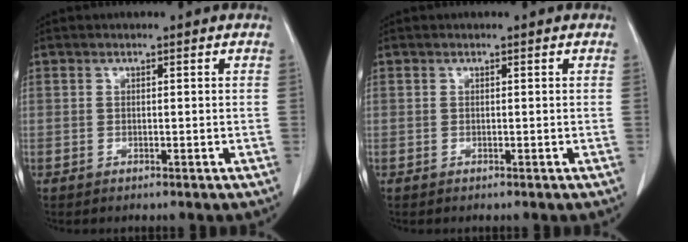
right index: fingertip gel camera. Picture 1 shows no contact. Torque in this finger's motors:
{"motor_torque": [0.00, 0.00, 0.00, 0.00]}